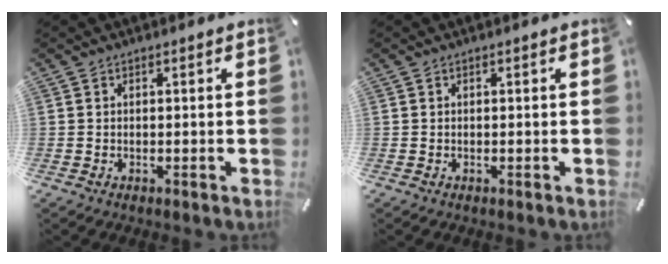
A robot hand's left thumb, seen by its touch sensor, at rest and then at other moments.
{"total": 0.0}